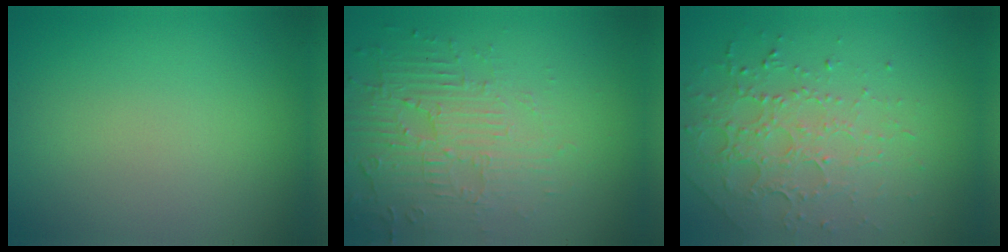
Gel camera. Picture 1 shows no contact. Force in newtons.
{"total": 4.5, "press": 3.3, "slide": 3.1}
{"total": 4.5, "press": 3.1, "slide": 3.3}